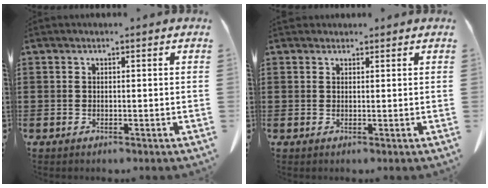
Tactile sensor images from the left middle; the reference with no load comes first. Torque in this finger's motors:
{"motor_torque": [0.10, 0.09, -0.02, -0.01]}